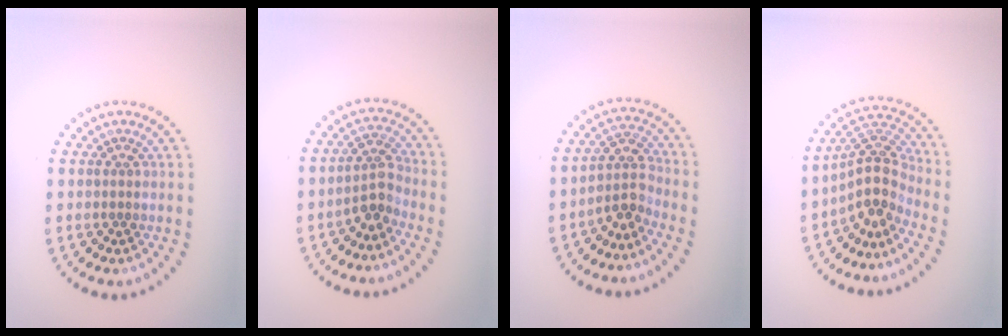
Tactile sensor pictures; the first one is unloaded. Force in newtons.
{"total": 2.6, "press": 2.0, "slide": 1.6}
{"total": 2.8, "press": 2.1, "slide": 1.9}
{"total": 4.2, "press": 3.0, "slide": 3.0}